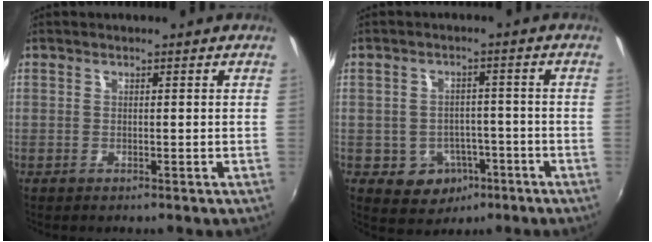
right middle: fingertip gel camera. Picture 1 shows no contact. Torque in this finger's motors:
{"motor_torque": [0.47, -0.38, 0.03, 0.02]}